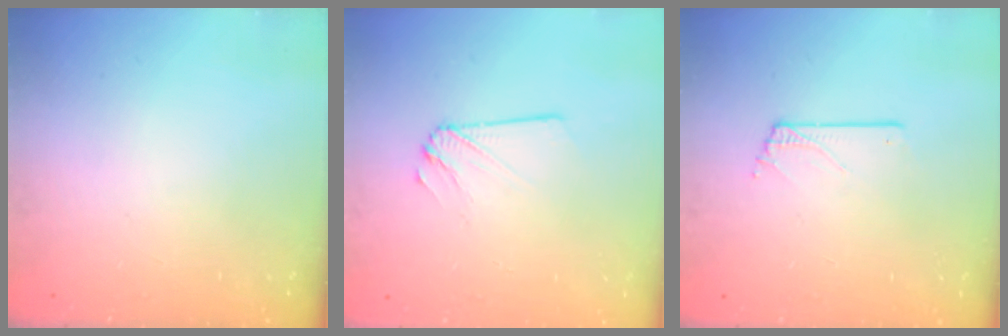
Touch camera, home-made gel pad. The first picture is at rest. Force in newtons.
{"total": 2.2, "press": 2.2, "slide": 0.1}
{"total": 0.6, "press": 0.6, "slide": 0.1}